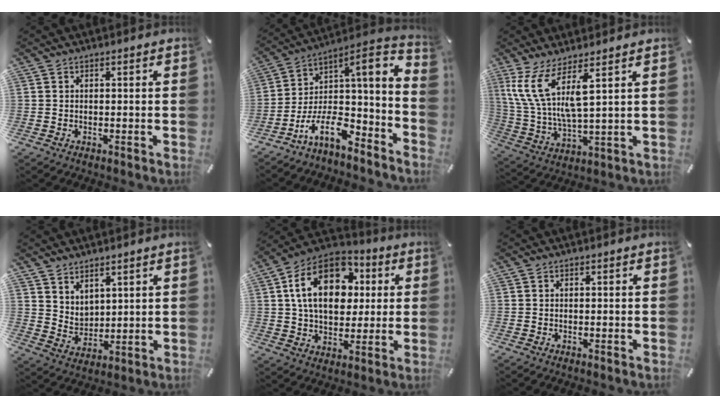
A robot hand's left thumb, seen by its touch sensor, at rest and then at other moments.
{"total": 9.9, "force": [-4.4, 3.8, 8.1], "torque": [-0.127, -0.003, -0.084]}
{"total": 10.2, "force": [6.2, 2.0, 7.9], "torque": [-0.193, -0.037, 0.108]}
{"total": 5.2, "force": [4.5, 2.6, -0.5], "torque": [-0.002, -0.038, 0.086]}
{"total": 19.1, "force": [4.7, 13.3, 12.9], "torque": [-0.236, -0.003, 0.080]}
{"total": 0.0}